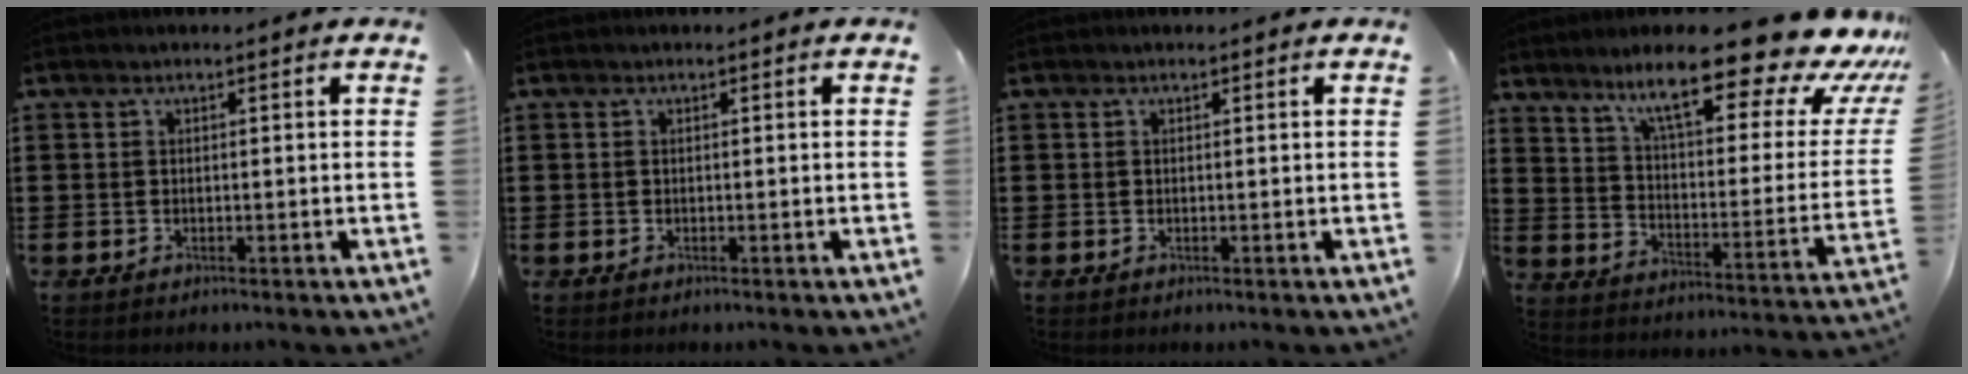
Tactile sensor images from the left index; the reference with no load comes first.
{"total": 0.0}
{"total": 0.0}
{"total": 16.6, "force": [12.2, 2.5, 11.0], "torque": [-0.191, -0.083, 0.196]}